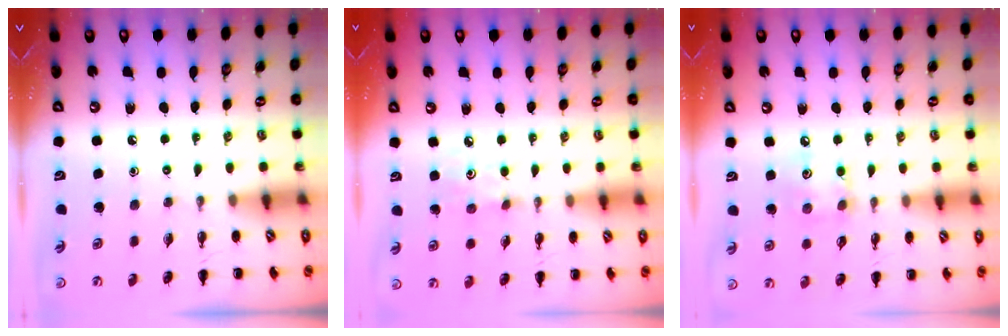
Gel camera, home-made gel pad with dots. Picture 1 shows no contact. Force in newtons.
{"total": 3.9, "press": 3.7, "slide": 1.0}
{"total": 5.8, "press": 5.7, "slide": 1.0}